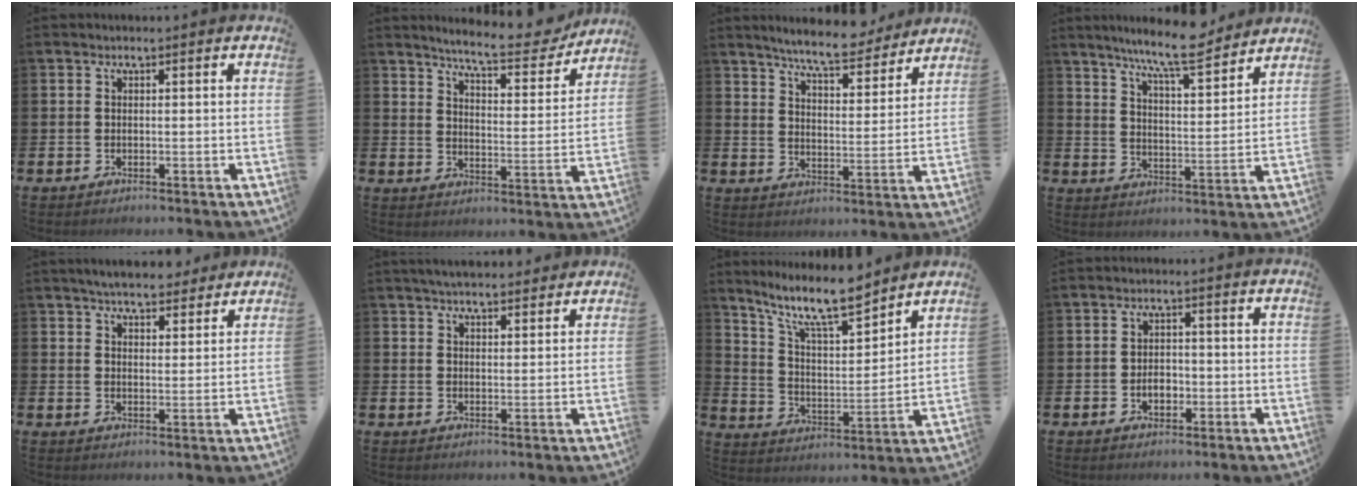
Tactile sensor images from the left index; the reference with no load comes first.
{"total": 7.7, "force": [7.3, 0.8, 2.5], "torque": [-0.066, -0.047, 0.124]}
{"total": 7.8, "force": [7.5, 0.8, 2.3], "torque": [-0.059, -0.044, 0.131]}
{"total": 9.1, "force": [8.2, 0.5, 3.7], "torque": [-0.086, -0.048, 0.144]}
{"total": 5.6, "force": [5.4, 1.0, 1.2], "torque": [-0.028, -0.022, 0.097]}
{"total": 4.0, "force": [3.9, 0.8, 0.9], "torque": [-0.025, -0.010, 0.071]}
{"total": 11.3, "force": [9.7, 2.2, 5.4], "torque": [-0.127, -0.052, 0.171]}
{"total": 2.7, "force": [-0.7, 1.9, 1.8], "torque": [-0.027, 0.000, -0.018]}